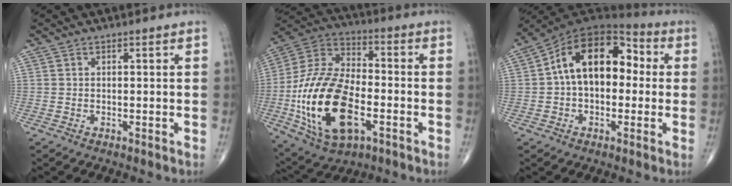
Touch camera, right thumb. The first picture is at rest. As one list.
[{"total": 23.5, "force": [-6.0, 12.6, 18.9], "torque": [-0.368, 0.018, -0.102]}, {"total": 16.3, "force": [1.4, 10.3, 12.6], "torque": [-0.171, 0.051, 0.011]}]